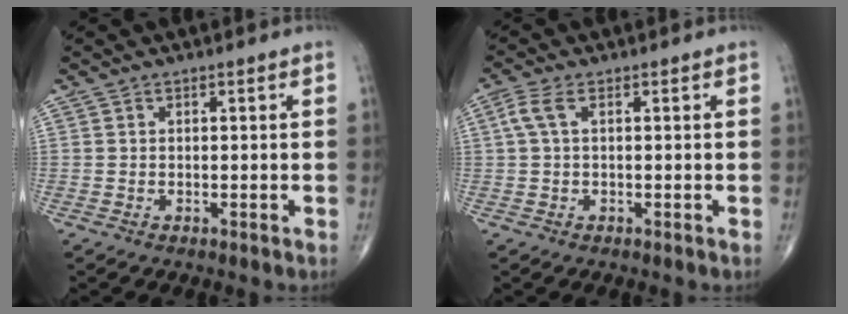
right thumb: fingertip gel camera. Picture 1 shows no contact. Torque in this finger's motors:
{"motor_torque": [-0.30, 0.34, -0.03, -0.11, 0.02]}